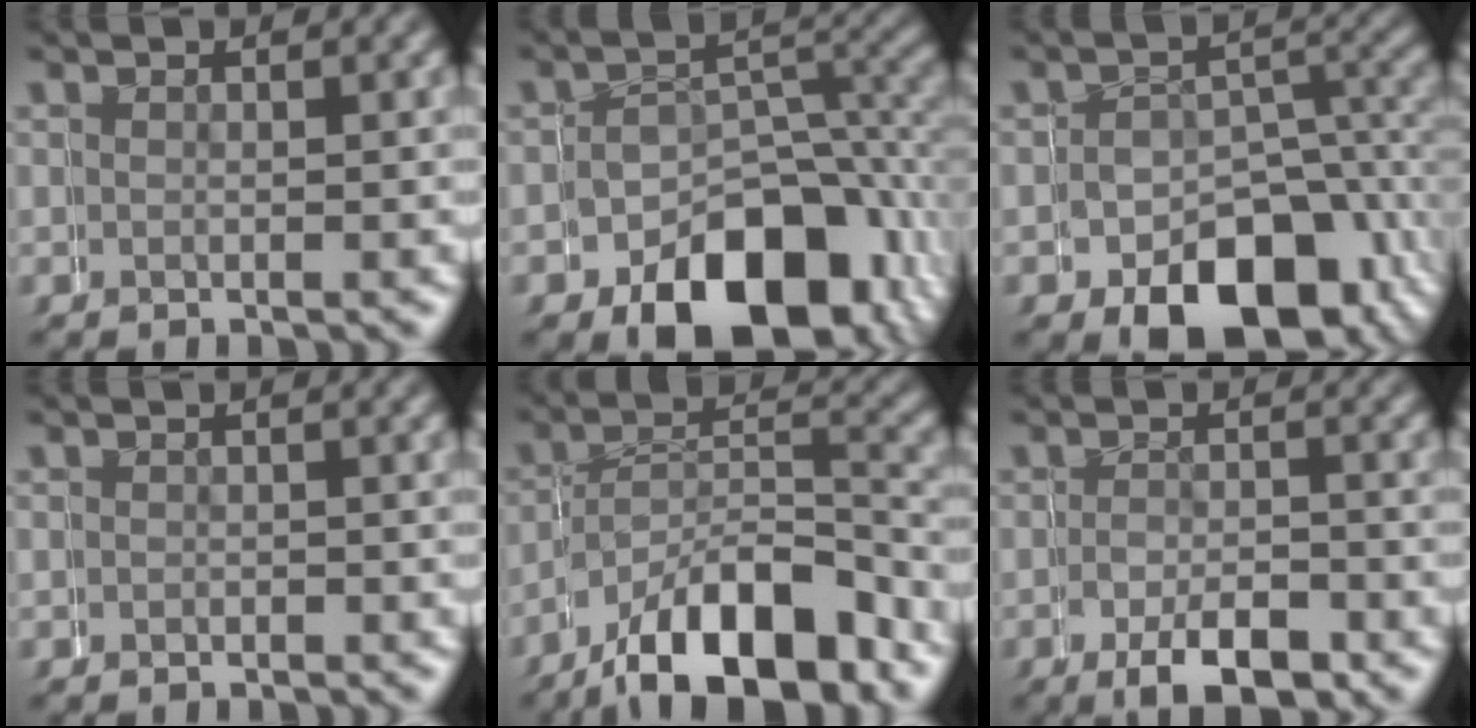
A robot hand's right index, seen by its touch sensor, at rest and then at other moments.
{"total": 9.0, "force": [-4.9, 5.5, 5.2], "torque": [-0.063, -0.019, -0.070]}
{"total": 8.8, "force": [-4.1, 6.1, 4.9], "torque": [-0.065, -0.022, -0.055]}
{"total": 0.7, "force": [-0.2, 0.6, -0.2], "torque": [0.001, -0.001, -0.006]}
{"total": 9.7, "force": [-7.0, 4.4, 5.2], "torque": [-0.060, -0.018, -0.100]}
{"total": 4.7, "force": [-2.7, 2.2, 3.1], "torque": [-0.042, -0.011, -0.044]}